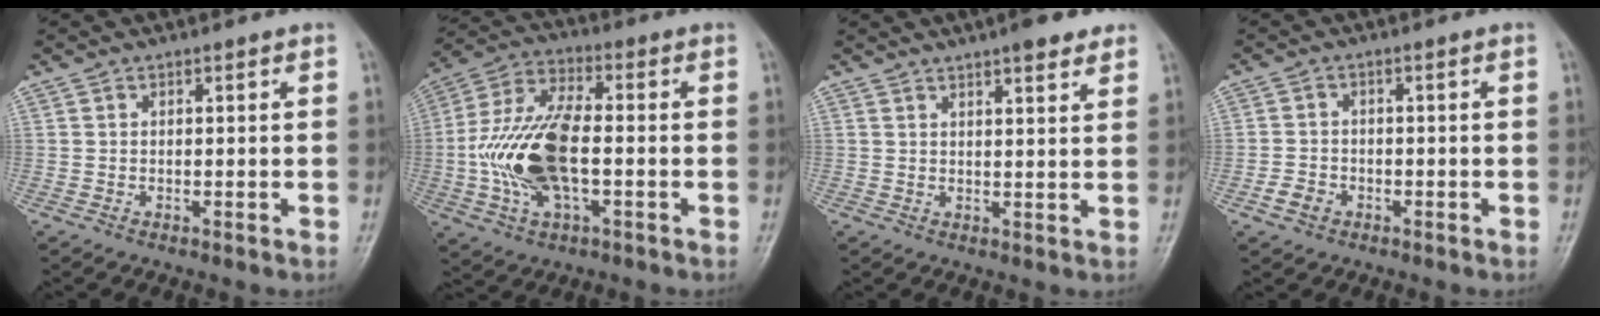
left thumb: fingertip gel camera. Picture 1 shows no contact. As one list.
[{"total": 16.1, "force": [-2.0, 8.0, 13.9], "torque": [-0.281, 0.024, -0.037]}, {"total": 6.1, "force": [4.3, 1.5, 4.1], "torque": [-0.042, -0.014, 0.056]}, {"total": 3.3, "force": [-1.6, 2.6, 1.3], "torque": [-0.018, 0.012, -0.030]}]